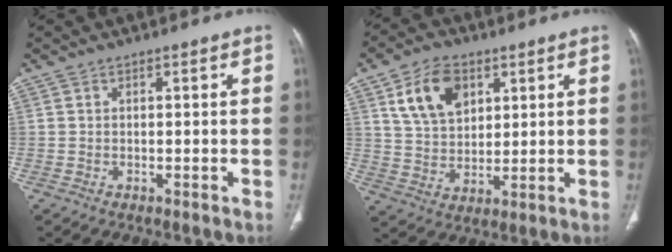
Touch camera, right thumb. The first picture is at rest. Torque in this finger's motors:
{"motor_torque": [-0.60, 0.78, 0.57, -0.01, 0.08]}